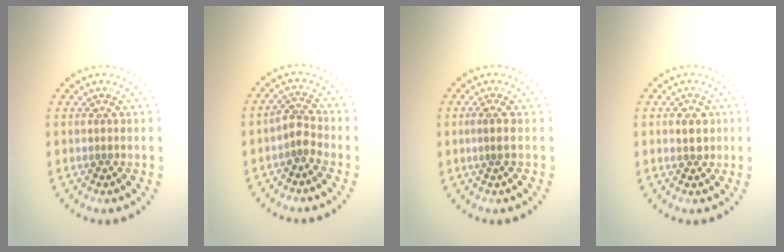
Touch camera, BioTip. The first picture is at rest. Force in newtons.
{"total": 1.8, "press": 1.4, "slide": 1.2}
{"total": 0.7, "press": 0.6, "slide": 0.5}
{"total": 1.7, "press": 1.6, "slide": 0.5}